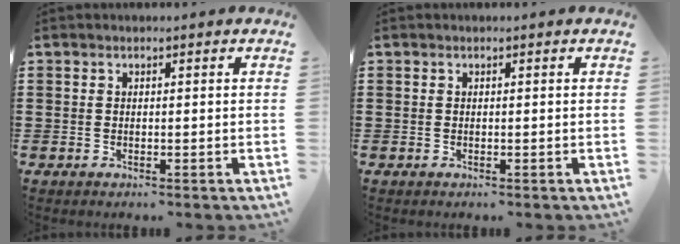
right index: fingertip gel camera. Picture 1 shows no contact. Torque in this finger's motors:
{"motor_torque": [0.00, 0.00, 0.00, 0.00]}